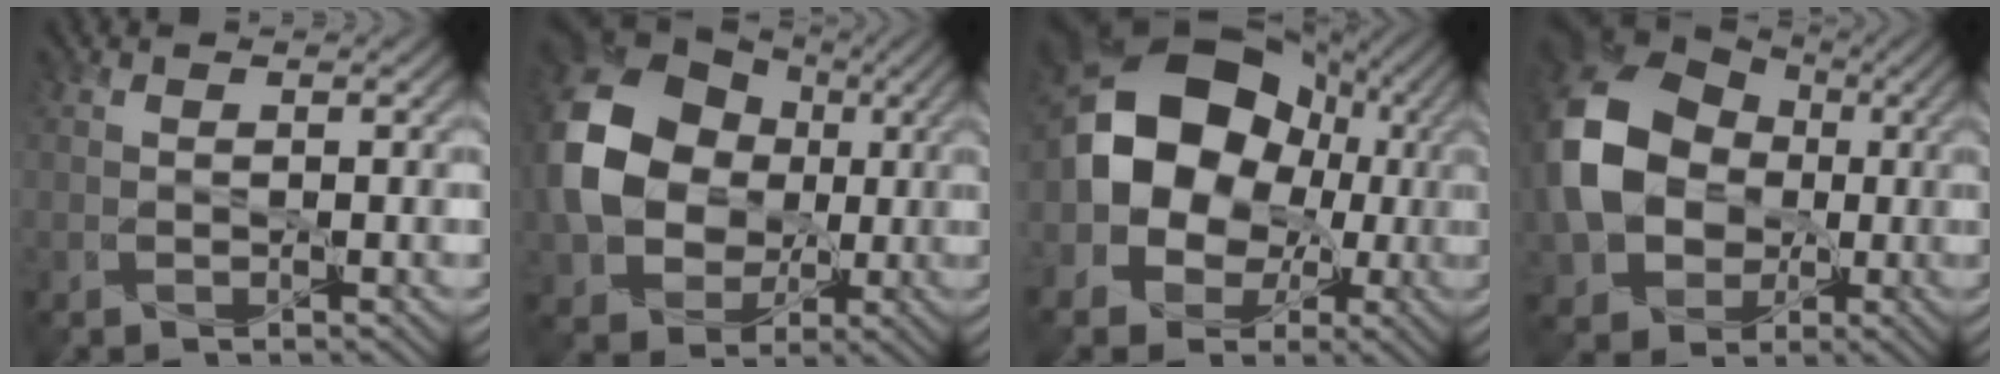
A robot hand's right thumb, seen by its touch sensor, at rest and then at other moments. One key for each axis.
{"total": 14.8, "fx": 0.4, "fy": 12.2, "fz": 8.4, "tx": -0.197, "ty": -0.003, "tz": 0.004}
{"total": 15.8, "fx": 0.0, "fy": 12.9, "fz": 9.0, "tx": -0.176, "ty": -0.002, "tz": -0.014}
{"total": 15.0, "fx": -0.1, "fy": 12.4, "fz": 8.6, "tx": -0.216, "ty": -0.017, "tz": 0.005}